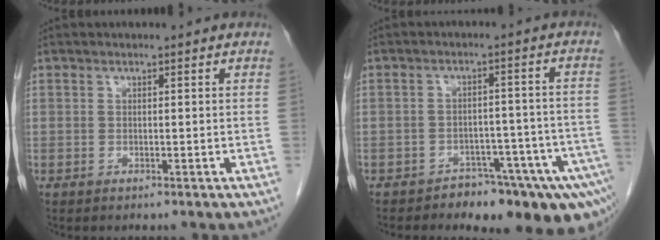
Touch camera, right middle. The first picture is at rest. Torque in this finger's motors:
{"motor_torque": [1.08, -1.06, 0.11, 0.04]}